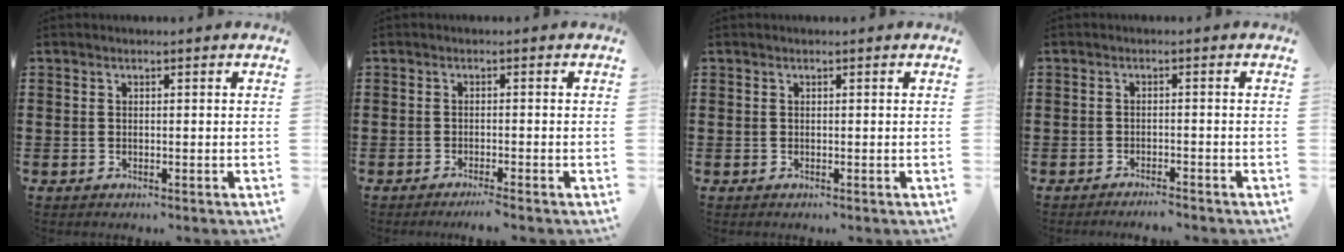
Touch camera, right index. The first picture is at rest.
{"total": 1.6, "force": [-1.3, -0.4, 0.7], "torque": [-0.012, -0.004, -0.024]}
{"total": 0.0}
{"total": 1.8, "force": [-1.7, -0.2, 0.2], "torque": [-0.008, 0.000, -0.036]}